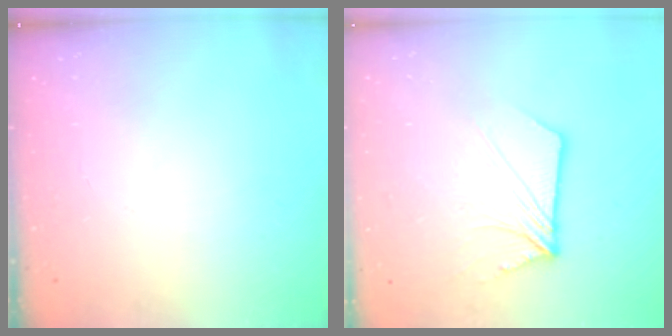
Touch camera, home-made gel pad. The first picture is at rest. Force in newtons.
{"total": 9.8, "press": 9.7, "slide": 0.9}